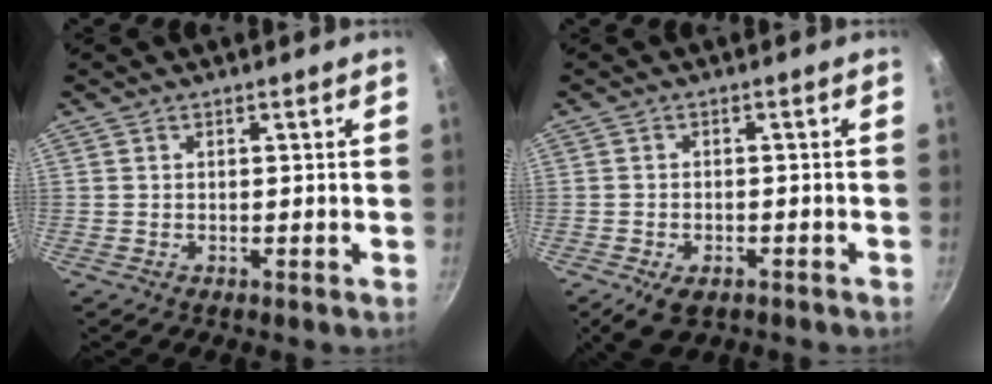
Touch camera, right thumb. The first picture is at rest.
{"total": 5.6, "force": [-2.9, 3.2, 3.5], "torque": [-0.060, 0.007, -0.043]}